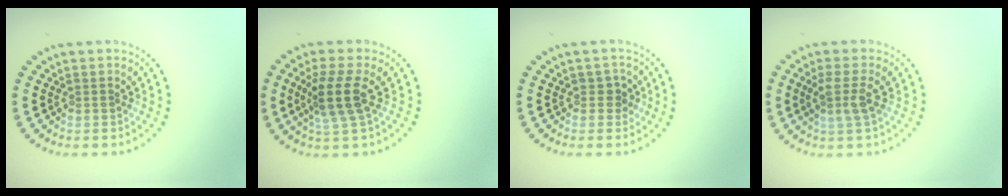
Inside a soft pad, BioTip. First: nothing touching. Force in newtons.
{"total": 3.7, "press": 3.0, "slide": 2.2}
{"total": 1.1, "press": 1.0, "slide": 0.6}
{"total": 2.4, "press": 2.0, "slide": 1.3}